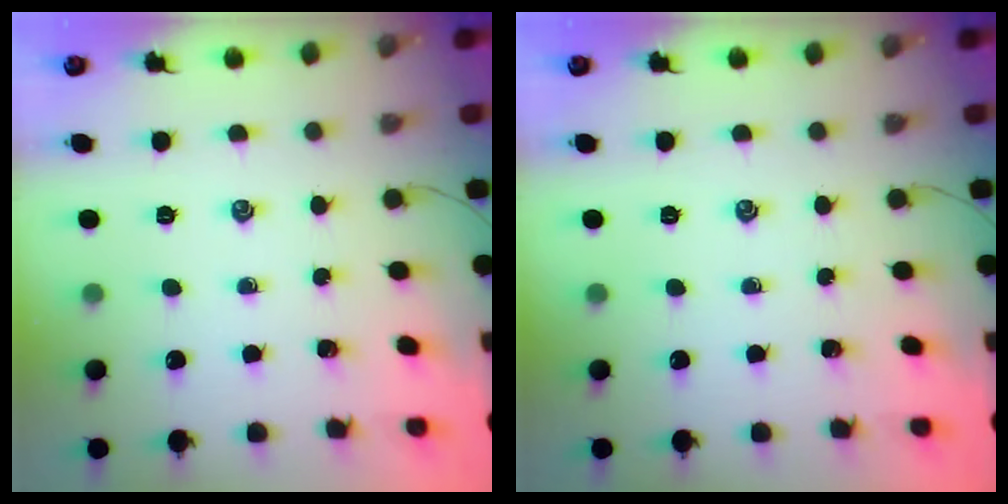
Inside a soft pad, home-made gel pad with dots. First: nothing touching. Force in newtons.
{"total": 0.0}